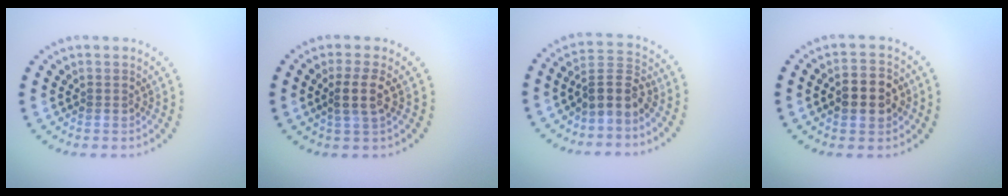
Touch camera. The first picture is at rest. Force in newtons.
{"total": 2.5, "press": 2.2, "slide": 1.2}
{"total": 3.5, "press": 3.1, "slide": 1.7}
{"total": 4.3, "press": 4.3, "slide": 0.3}